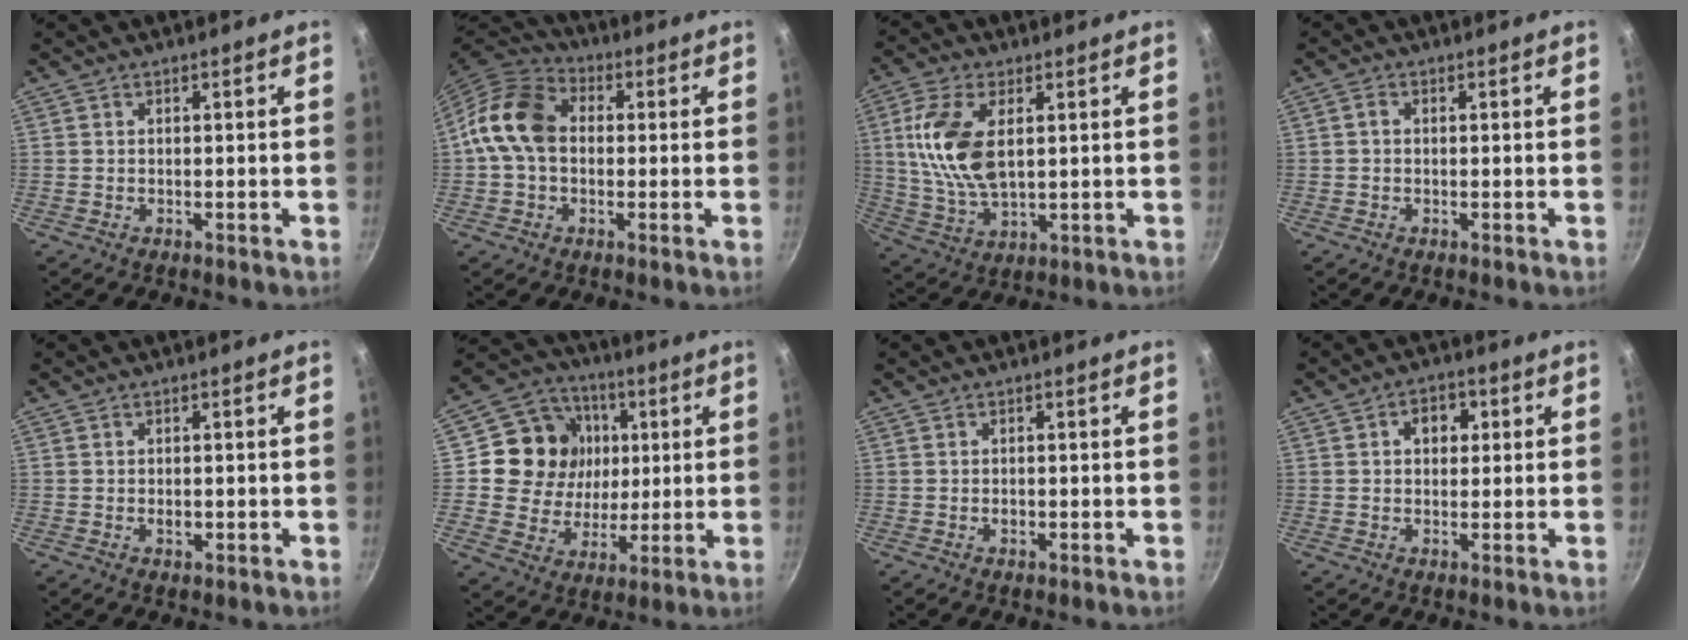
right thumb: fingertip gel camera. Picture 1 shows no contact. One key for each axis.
{"total": 11.9, "fx": 0.4, "fy": 8.9, "fz": 7.9, "tx": -0.115, "ty": 0.027, "tz": -0.015}
{"total": 13.2, "fx": 2.6, "fy": 6.9, "fz": 10.9, "tx": -0.215, "ty": -0.007, "tz": 0.055}
{"total": 1.3, "fx": -0.1, "fy": 1.0, "fz": 0.8, "tx": -0.015, "ty": 0.007, "tz": -0.003}
{"total": 1.6, "fx": -0.3, "fy": 1.0, "fz": 1.3, "tx": -0.017, "ty": 0.001, "tz": -0.005}
{"total": 16.3, "fx": 3.4, "fy": 14.4, "fz": 6.8, "tx": -0.101, "ty": 0.004, "tz": 0.059}
{"total": 1.2, "fx": -0.3, "fy": 0.8, "fz": 0.9, "tx": -0.013, "ty": 0.002, "tz": -0.007}
{"total": 4.9, "fx": 1.2, "fy": 3.7, "fz": 2.9, "tx": -0.015, "ty": 0.007, "tz": 0.014}